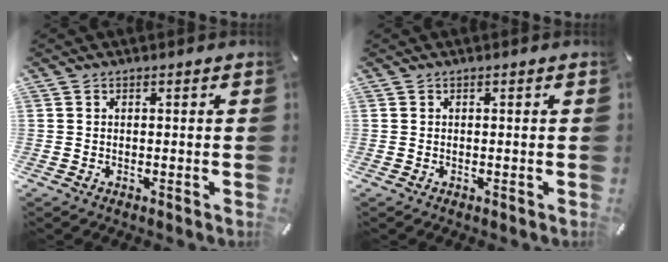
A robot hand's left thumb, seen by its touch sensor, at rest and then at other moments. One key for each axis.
{"total": 0.0}